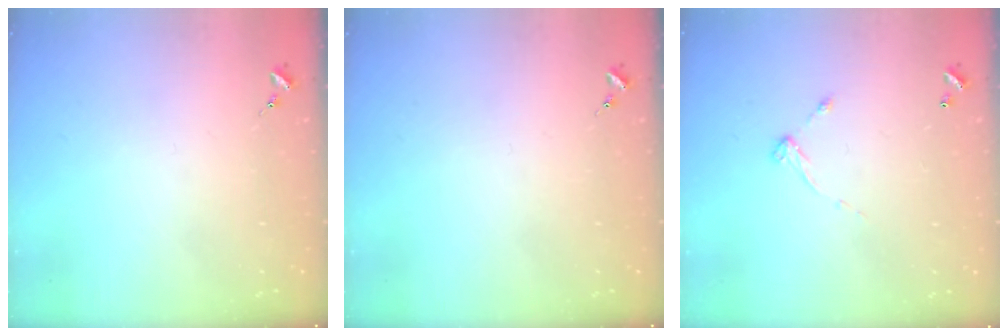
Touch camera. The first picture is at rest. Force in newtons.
{"total": 0.0}
{"total": 5.4, "press": 5.4, "slide": 0.3}